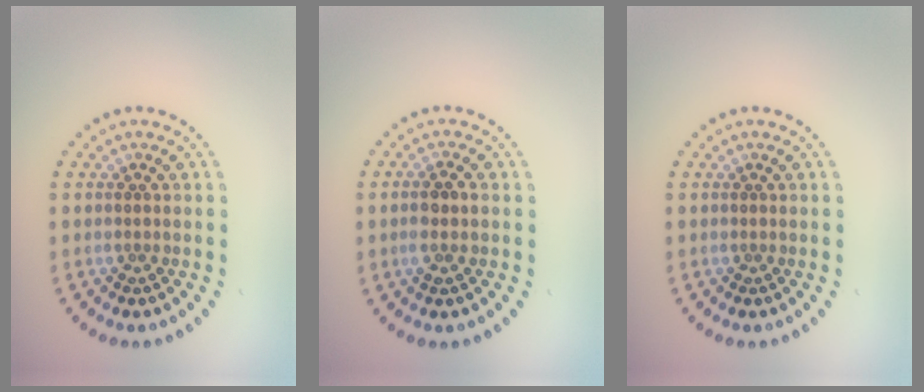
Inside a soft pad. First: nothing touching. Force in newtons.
{"total": 2.0, "press": 1.9, "slide": 0.5}
{"total": 0.0}